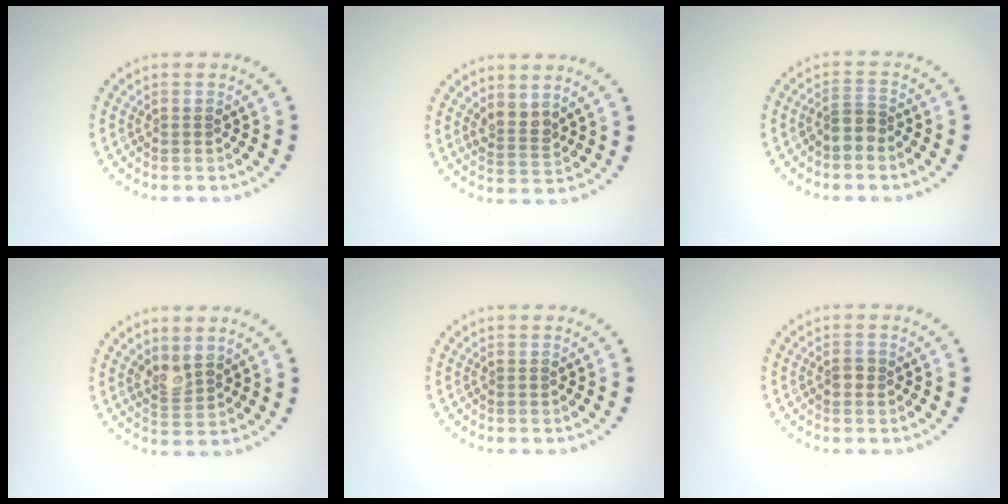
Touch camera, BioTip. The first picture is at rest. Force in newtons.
{"total": 2.0, "press": 1.7, "slide": 1.2}
{"total": 2.1, "press": 1.6, "slide": 1.3}
{"total": 2.0, "press": 1.7, "slide": 1.1}
{"total": 0.0}
{"total": 1.1, "press": 1.1, "slide": 0.1}